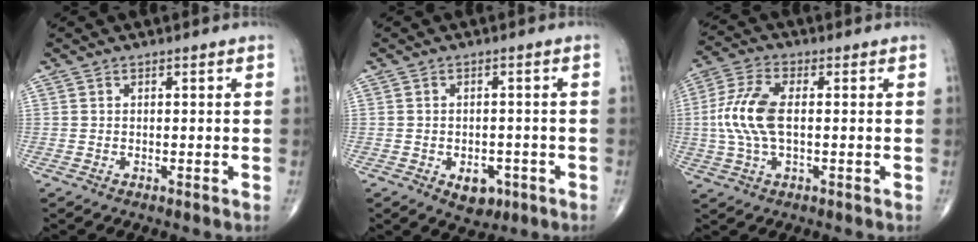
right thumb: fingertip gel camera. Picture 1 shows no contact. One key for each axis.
{"total": 4.9, "fx": -2.1, "fy": 3.2, "fz": 3.0, "tx": -0.022, "ty": 0.009, "tz": -0.020}
{"total": 10.0, "fx": 0.1, "fy": 4.8, "fz": 8.8, "tx": -0.208, "ty": 0.015, "tz": 0.000}